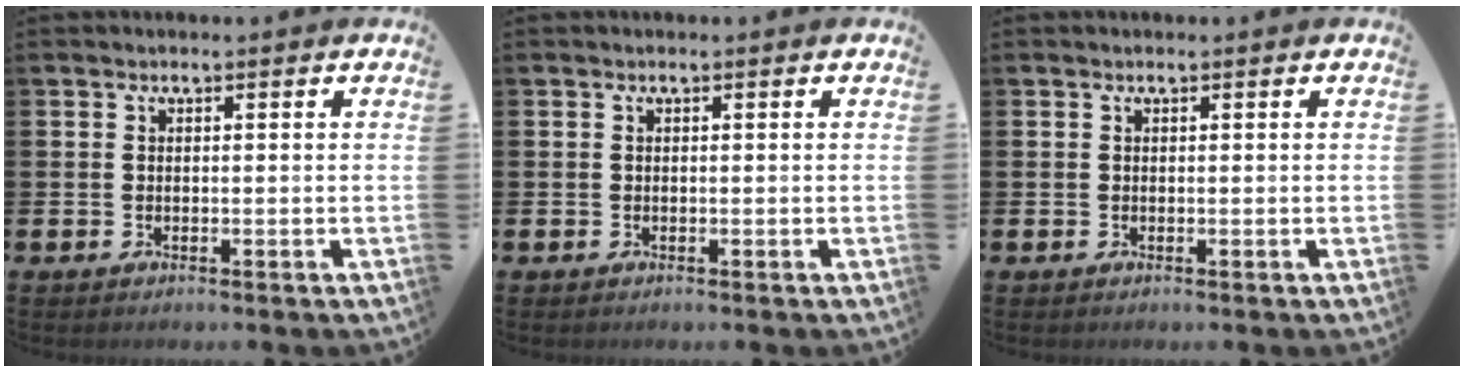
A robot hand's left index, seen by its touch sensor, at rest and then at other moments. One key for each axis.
{"total": 0.0}
{"total": 0.0}